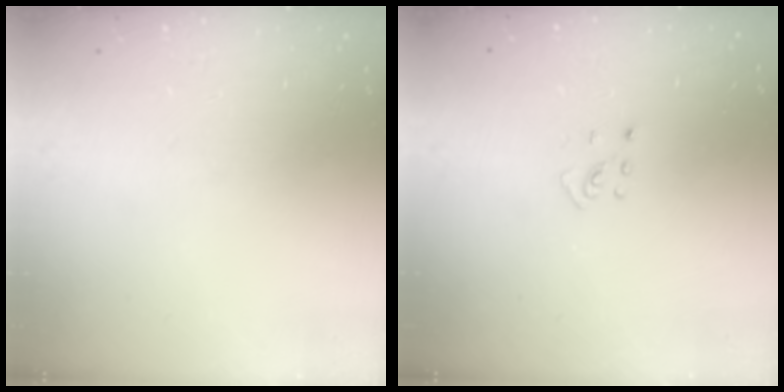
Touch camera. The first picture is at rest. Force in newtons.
{"total": 2.7, "press": 2.7, "slide": 0.5}